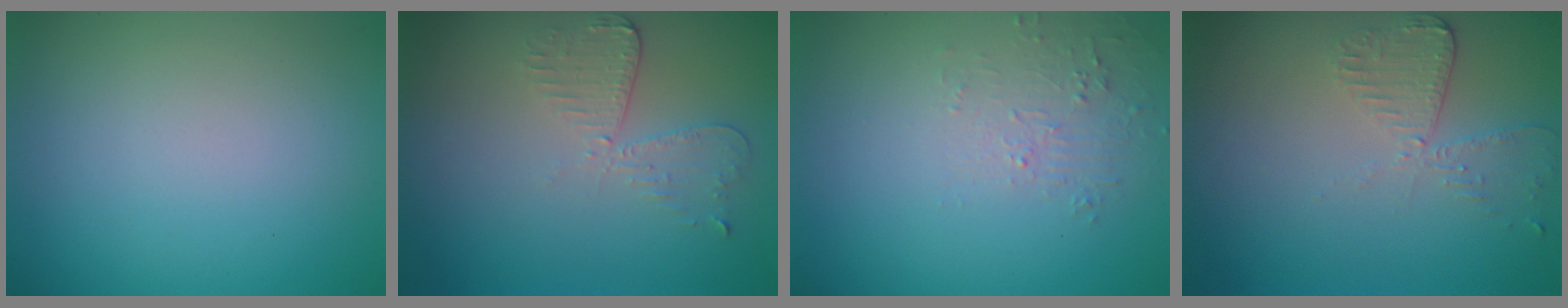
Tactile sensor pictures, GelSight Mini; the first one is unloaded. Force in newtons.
{"total": 2.6, "press": 2.3, "slide": 1.3}
{"total": 1.6, "press": 0.4, "slide": 1.6}
{"total": 2.6, "press": 2.3, "slide": 1.1}